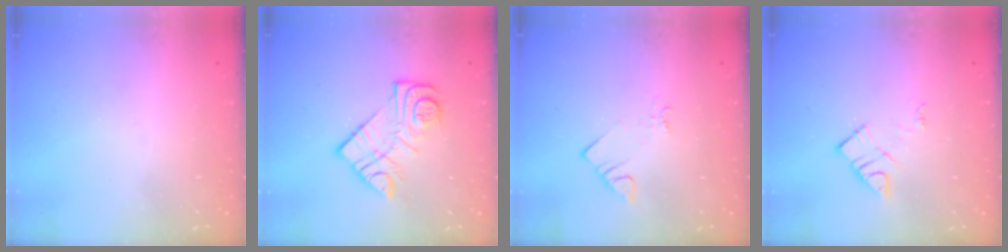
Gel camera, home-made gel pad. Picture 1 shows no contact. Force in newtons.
{"total": 13.2, "press": 13.2, "slide": 0.9}
{"total": 2.1, "press": 2.0, "slide": 0.5}
{"total": 8.2, "press": 8.2, "slide": 0.5}